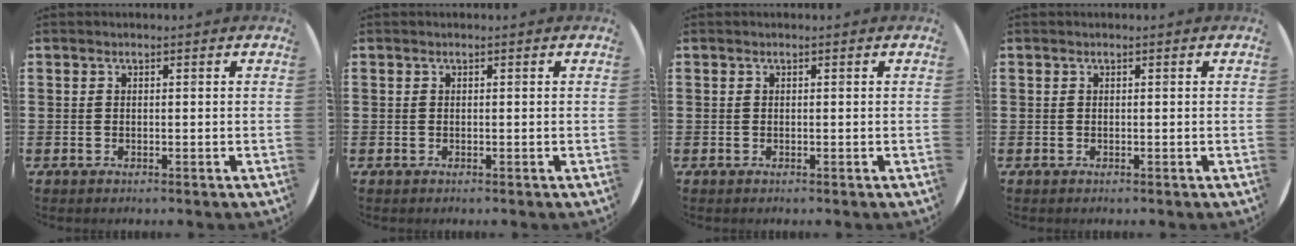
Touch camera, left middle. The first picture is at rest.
{"total": 0.0}
{"total": 0.0}
{"total": 0.0}